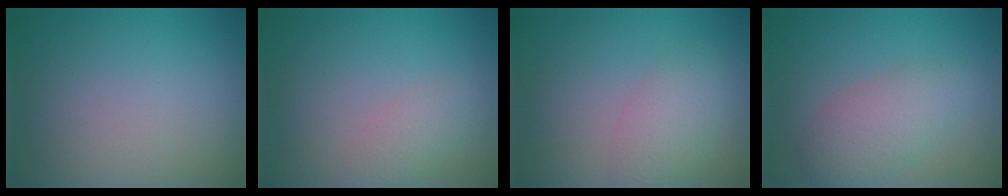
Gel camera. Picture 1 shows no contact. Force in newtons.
{"total": 2.0, "press": 2.0, "slide": 0.1}
{"total": 3.2, "press": 3.2, "slide": 0.0}
{"total": 3.9, "press": 3.9, "slide": 0.1}